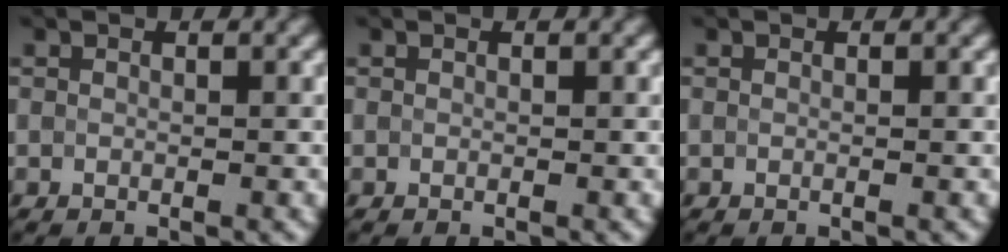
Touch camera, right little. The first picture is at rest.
{"total": 0.0}
{"total": 0.6, "force": [-0.1, 0.3, 0.5], "torque": [0.001, 0.001, -0.012]}